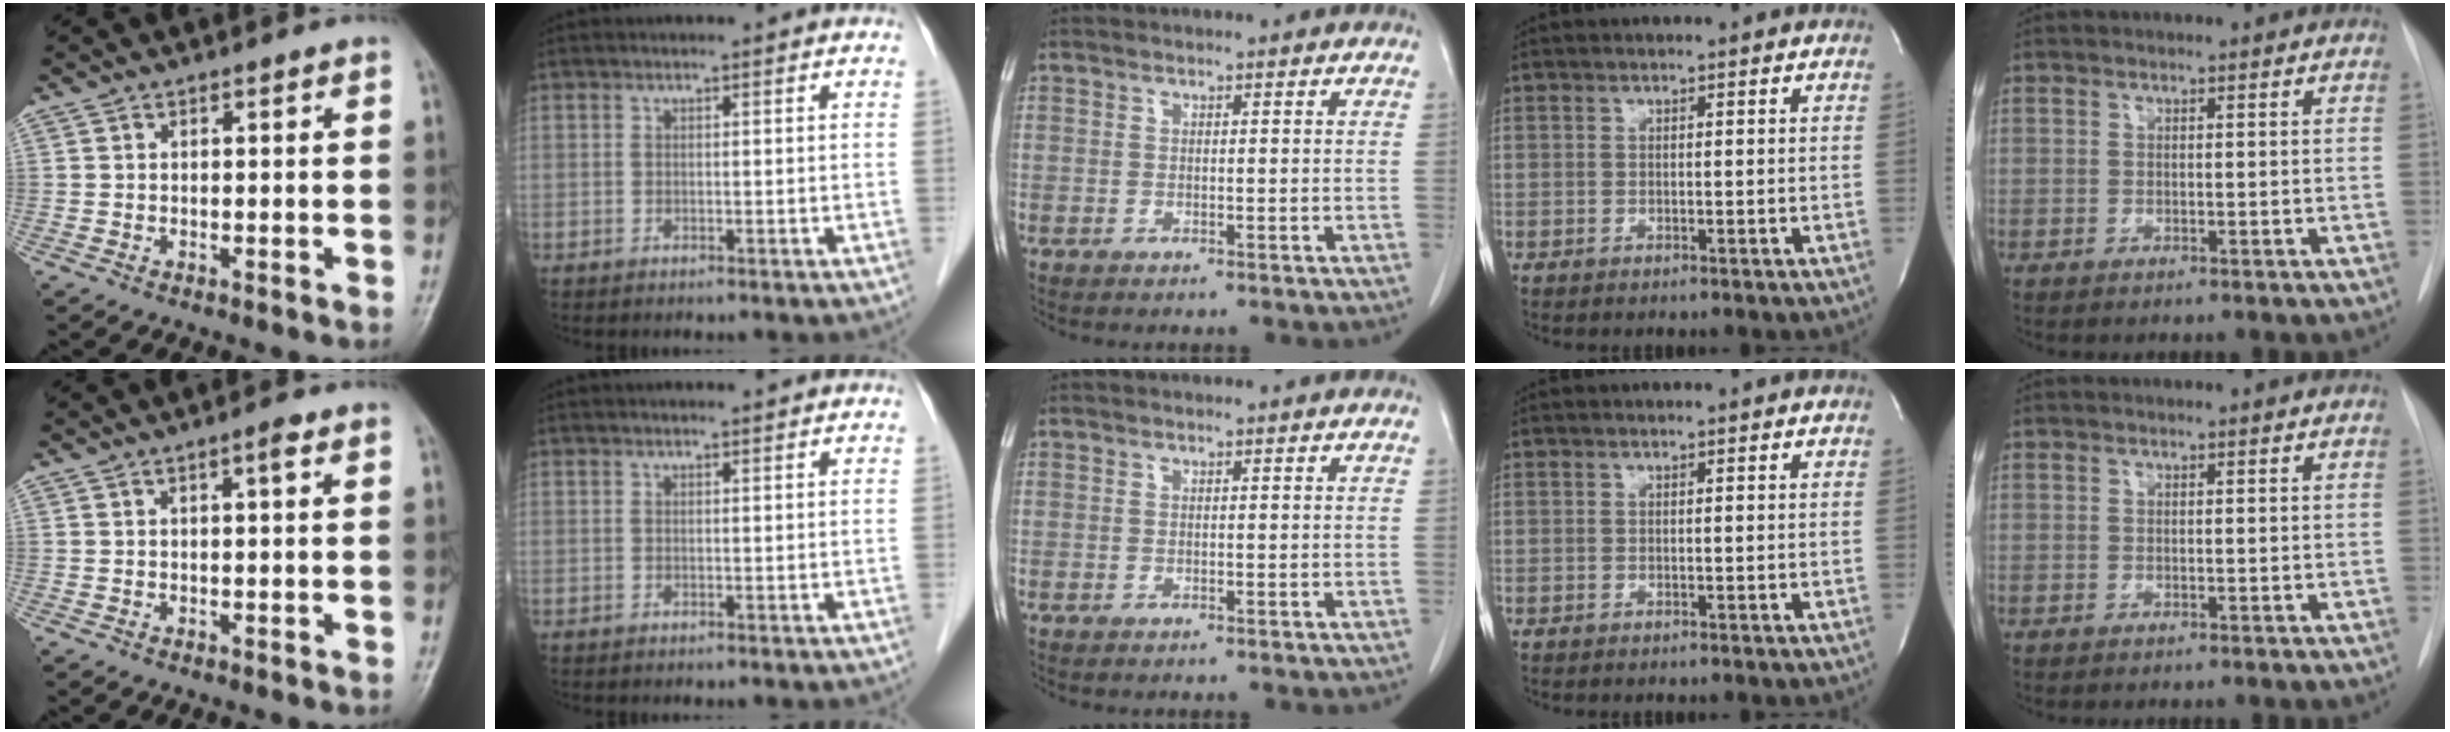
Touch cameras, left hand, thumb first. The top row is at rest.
{"thumb": {"total": 2.2, "force": [0.9, 0.9, 1.8], "torque": [-0.022, 0.002, 0.010]}, "index": {"total": 0.8, "force": [0.8, 0.0, 0.3], "torque": [-0.007, 0.004, 0.013]}}